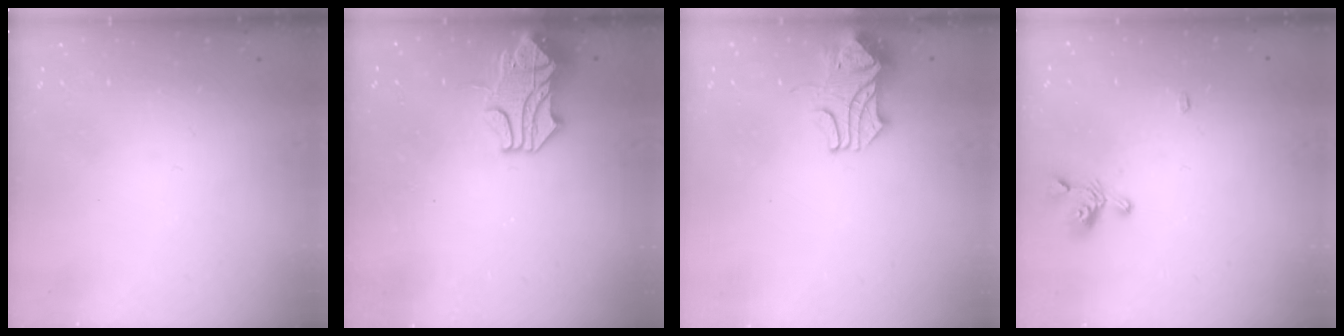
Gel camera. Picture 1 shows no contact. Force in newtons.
{"total": 2.1, "press": 1.5, "slide": 1.5}
{"total": 2.4, "press": 2.3, "slide": 0.9}
{"total": 2.3, "press": 2.3, "slide": 0.2}